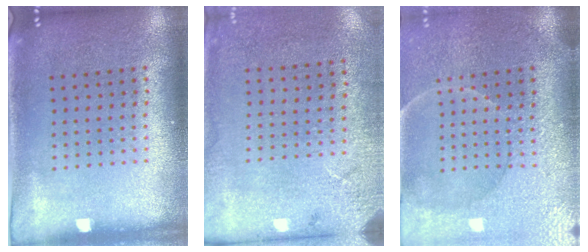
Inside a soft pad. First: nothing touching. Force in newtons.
{"total": 2.7, "press": 2.2, "slide": 1.5}
{"total": 3.9, "press": 3.6, "slide": 1.4}